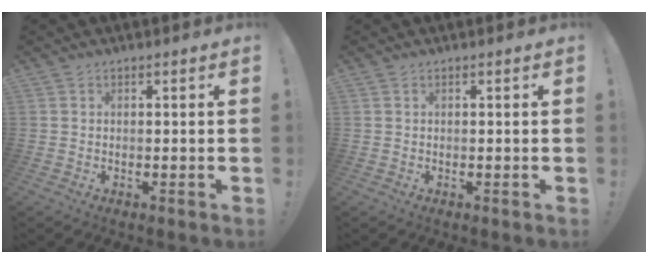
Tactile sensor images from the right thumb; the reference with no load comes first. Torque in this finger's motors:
{"motor_torque": [0.07, 0.08, 0.09, -0.14, 0.10]}